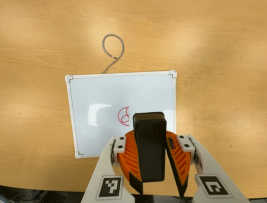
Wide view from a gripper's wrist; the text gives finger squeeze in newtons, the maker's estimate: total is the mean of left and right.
{"total": 10.9, "left": 11.3, "right": 10.4}